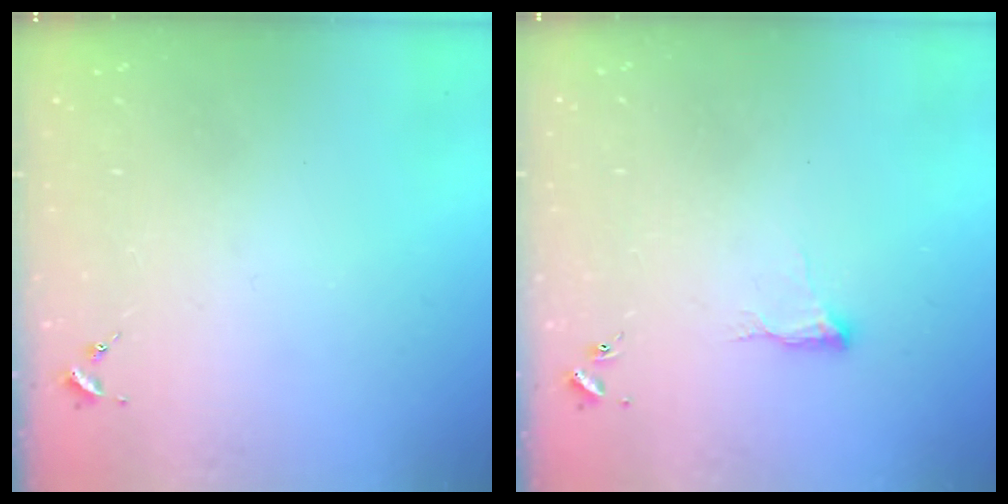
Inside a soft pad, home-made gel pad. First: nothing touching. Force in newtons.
{"total": 5.1, "press": 5.1, "slide": 0.6}